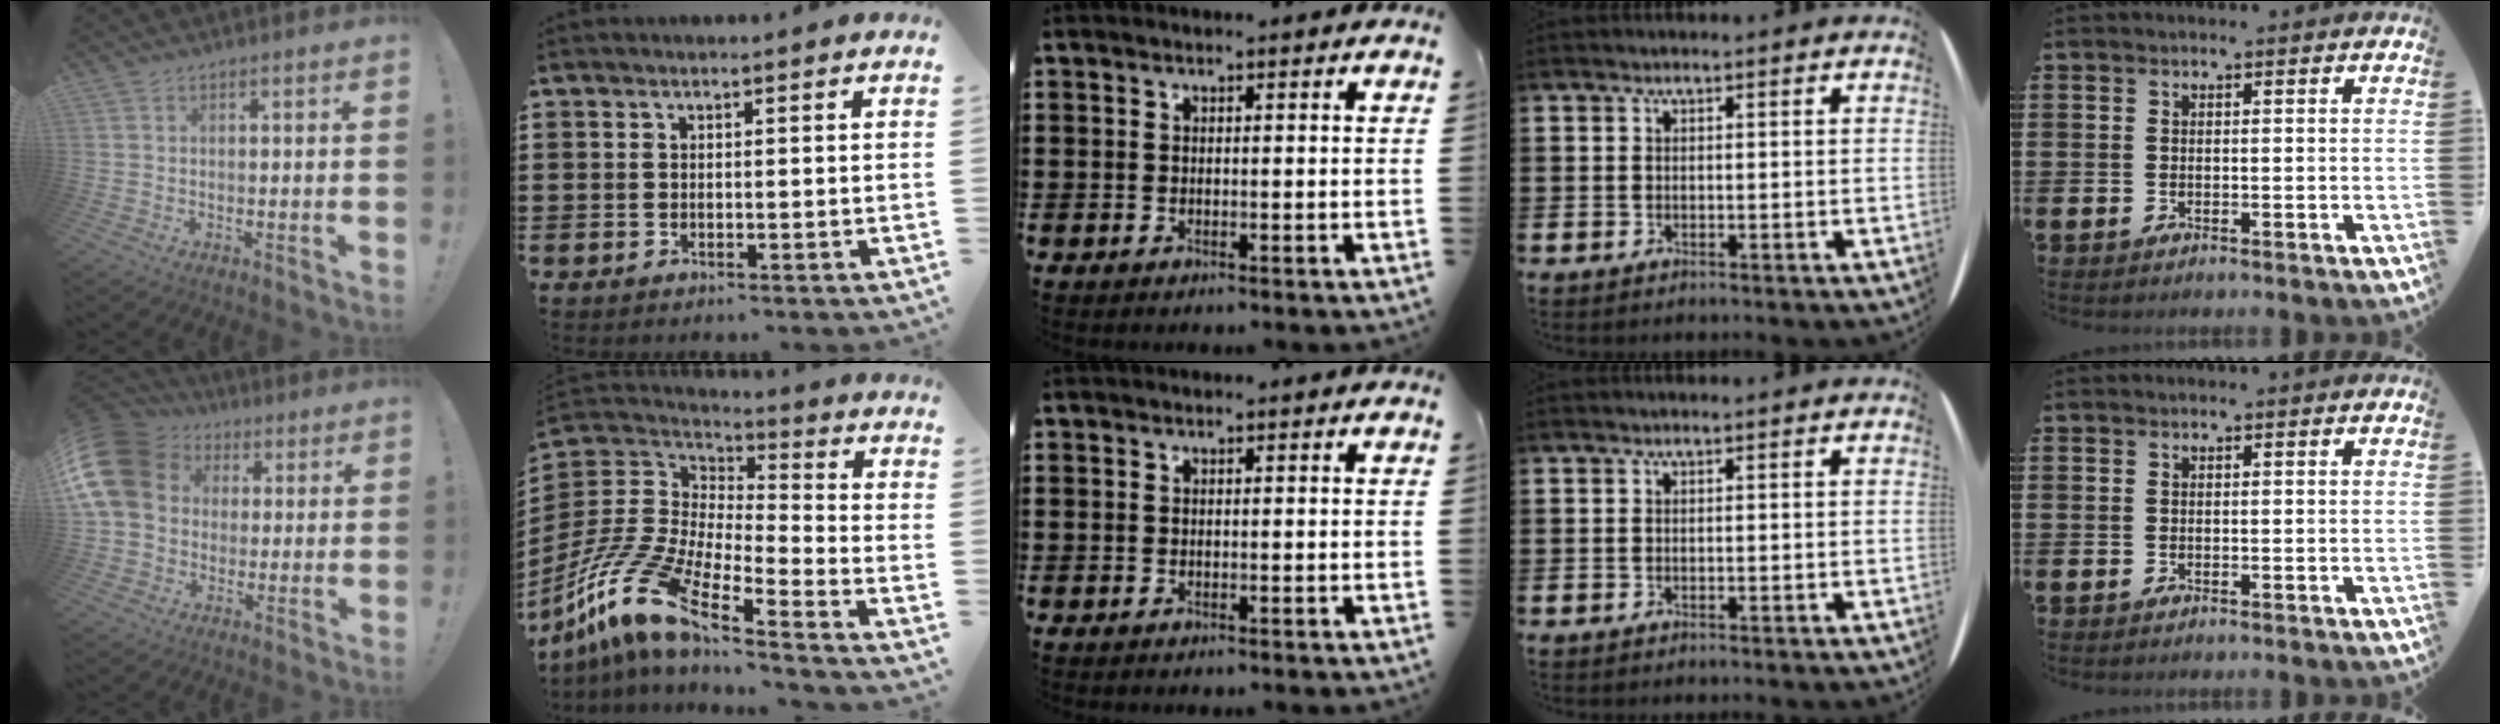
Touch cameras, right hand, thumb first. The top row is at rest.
{"thumb": {"total": 16.4, "force": [3.6, 13.1, 9.1], "torque": [-0.160, -0.004, 0.069]}, "index": {"total": 13.4, "force": [-10.0, 3.0, 8.3], "torque": [-0.211, -0.007, -0.208]}}